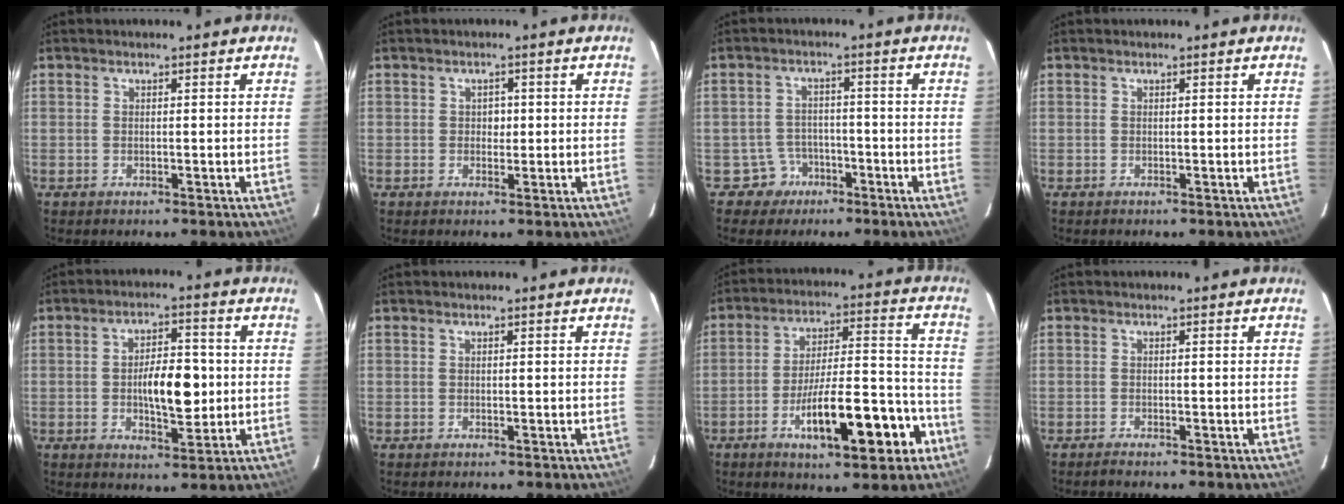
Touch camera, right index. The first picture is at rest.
{"total": 1.6, "force": [0.1, 1.2, 1.0], "torque": [-0.011, 0.003, 0.001]}
{"total": 4.1, "force": [-2.2, 3.4, -0.5], "torque": [0.012, 0.014, -0.033]}
{"total": 0.0}
{"total": 8.6, "force": [-0.5, 3.2, 7.9], "torque": [-0.133, 0.009, -0.004]}
{"total": 0.0}
{"total": 15.8, "force": [-7.1, 3.8, 13.6], "torque": [-0.215, 0.020, -0.101]}
{"total": 1.4, "force": [-1.2, -0.1, 0.7], "torque": [-0.011, -0.001, -0.017]}